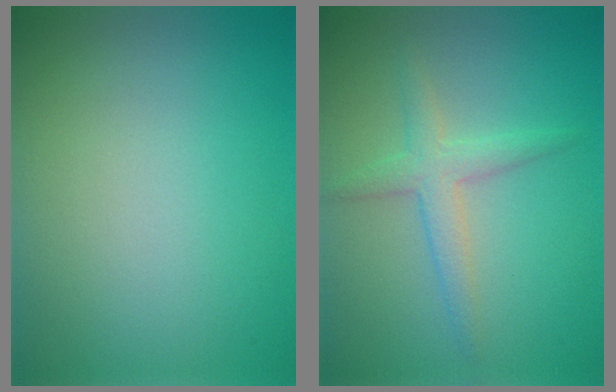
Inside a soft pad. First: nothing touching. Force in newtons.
{"total": 2.5, "press": 2.5, "slide": 0.0}